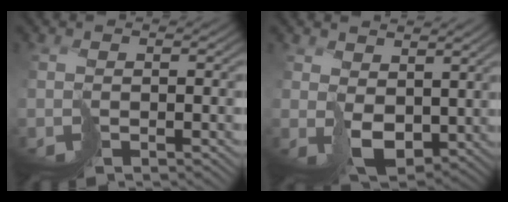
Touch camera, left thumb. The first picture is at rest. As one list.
[{"total": 5.9, "force": [3.0, 3.8, 3.5], "torque": [-0.096, -0.010, 0.068]}]